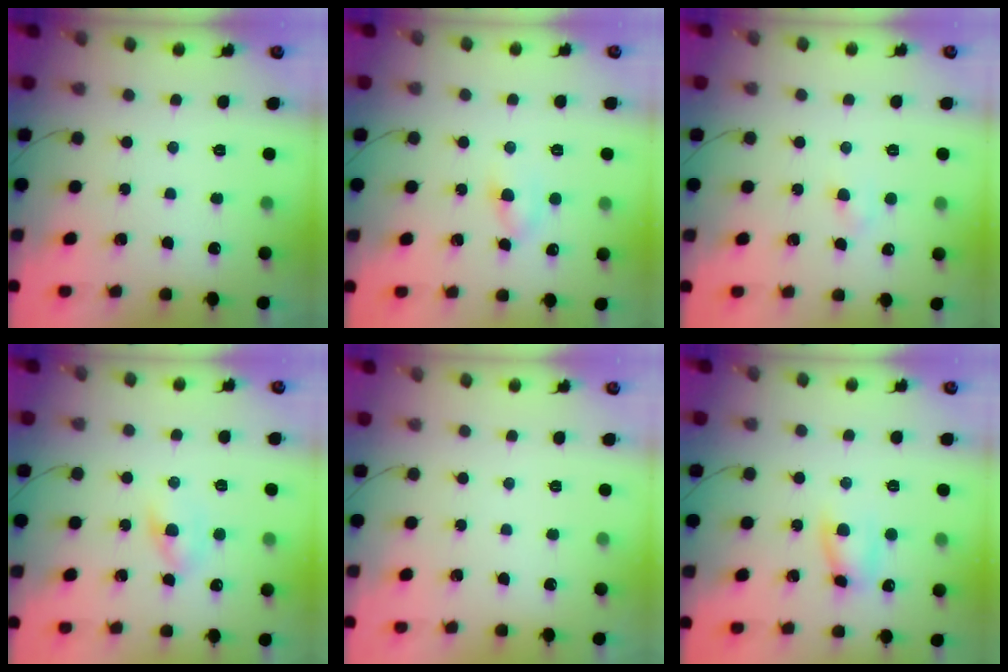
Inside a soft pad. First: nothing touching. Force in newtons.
{"total": 4.0, "press": 3.7, "slide": 1.5}
{"total": 2.4, "press": 2.3, "slide": 0.8}
{"total": 2.9, "press": 2.8, "slide": 0.8}
{"total": 0.0}
{"total": 6.1, "press": 6.1, "slide": 1.0}